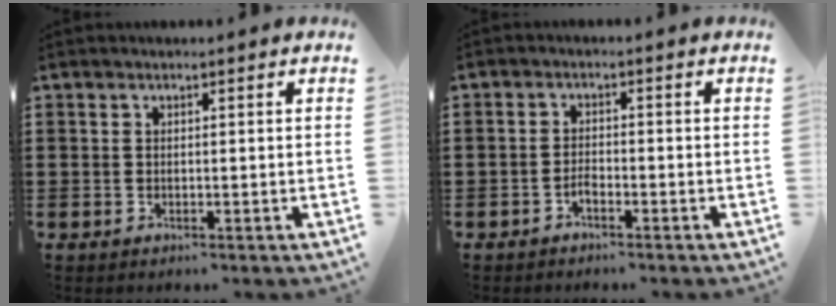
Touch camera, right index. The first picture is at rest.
{"total": 1.5, "force": [-1.3, 0.4, 0.7], "torque": [-0.017, -0.002, -0.024]}